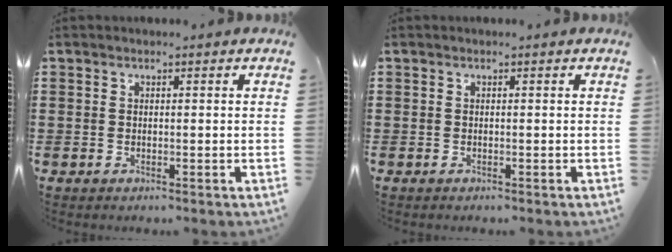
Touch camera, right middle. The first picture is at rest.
{"total": 0.0}